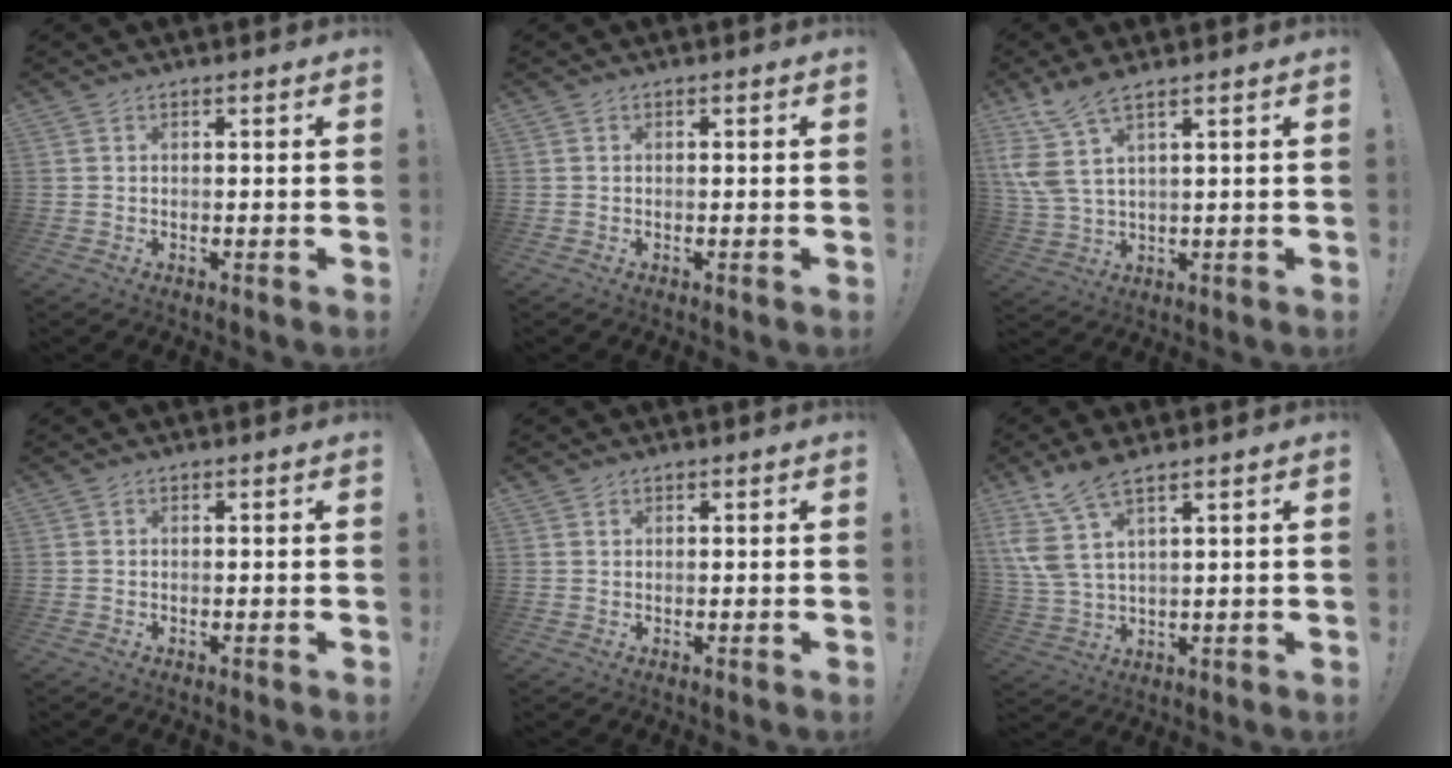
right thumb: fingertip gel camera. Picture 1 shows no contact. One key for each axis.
{"total": 0.0}
{"total": 8.2, "fx": 5.0, "fy": 1.9, "fz": 6.3, "tx": -0.133, "ty": -0.025, "tz": 0.098}
{"total": 0.0}
{"total": 0.9, "fx": 0.7, "fy": 0.5, "fz": 0.2, "tx": 0.004, "ty": -0.003, "tz": 0.013}
{"total": 9.1, "fx": 5.6, "fy": 2.5, "fz": 6.7, "tx": -0.143, "ty": -0.026, "tz": 0.110}